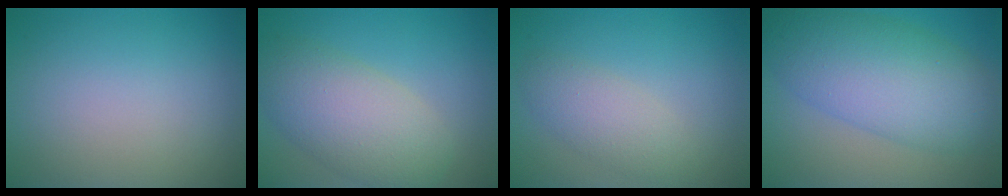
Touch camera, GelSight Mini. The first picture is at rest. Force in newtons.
{"total": 6.7, "press": 6.7, "slide": 0.4}
{"total": 3.0, "press": 3.0, "slide": 0.1}
{"total": 9.2, "press": 9.2, "slide": 0.1}